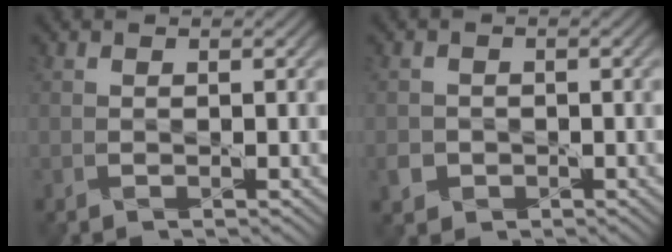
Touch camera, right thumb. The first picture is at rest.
{"total": 2.1, "force": [-0.8, 1.9, 0.4], "torque": [-0.015, -0.005, -0.015]}